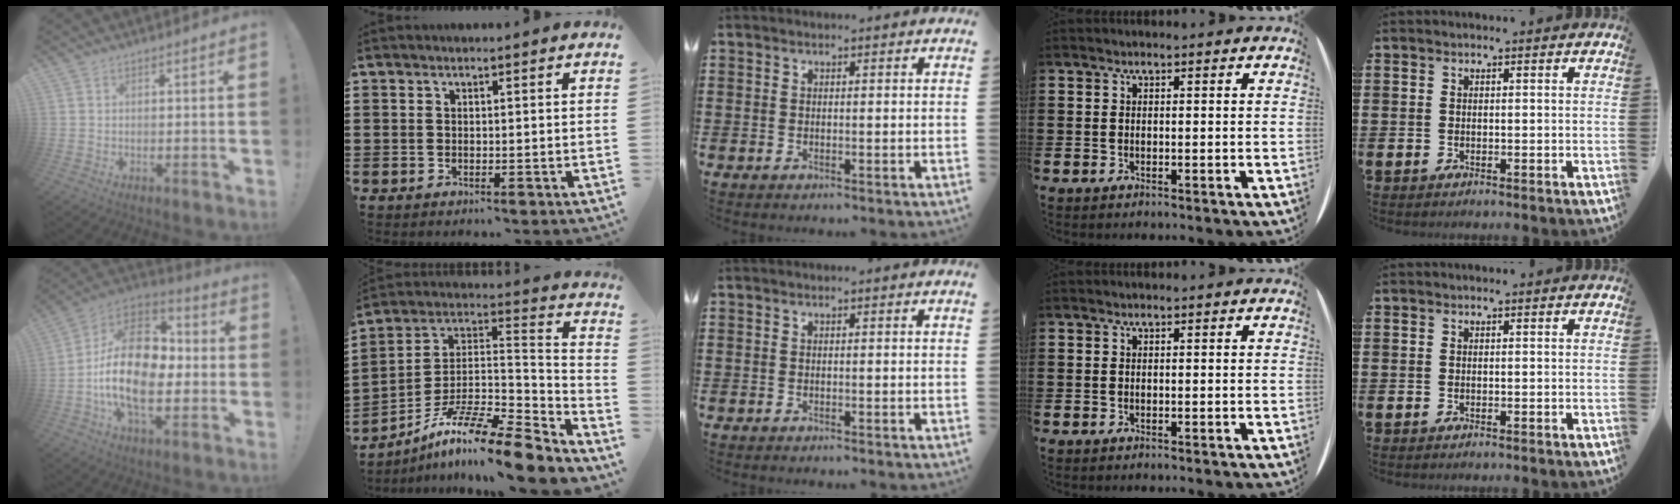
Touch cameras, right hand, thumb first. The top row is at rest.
{"thumb": {"total": 23.4, "force": [-2.9, 14.0, 18.5], "torque": [-0.335, 0.017, -0.041]}, "index": {"total": 11.5, "force": [-8.9, 0.6, 7.3], "torque": [-0.119, 0.009, -0.168]}}